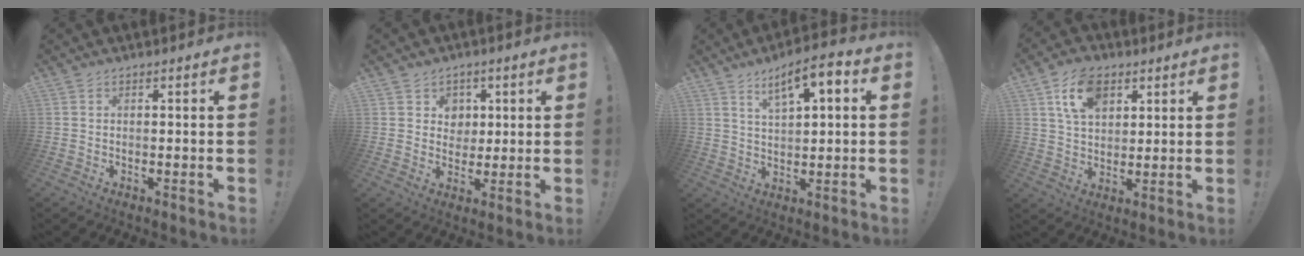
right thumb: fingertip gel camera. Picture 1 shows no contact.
{"total": 5.9, "force": [2.1, 5.5, 0.3], "torque": [0.001, -0.021, 0.041]}
{"total": 9.0, "force": [4.3, 3.0, 7.3], "torque": [-0.110, -0.017, 0.070]}
{"total": 11.8, "force": [5.9, 7.7, 6.7], "torque": [-0.108, -0.010, 0.110]}